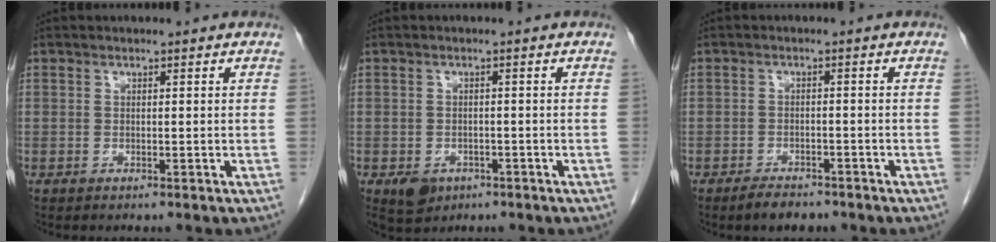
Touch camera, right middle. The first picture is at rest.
{"total": 3.8, "force": [-2.0, 2.8, 1.6], "torque": [-0.028, 0.000, -0.022]}
{"total": 3.3, "force": [-2.7, 1.3, 1.4], "torque": [-0.030, -0.003, -0.039]}